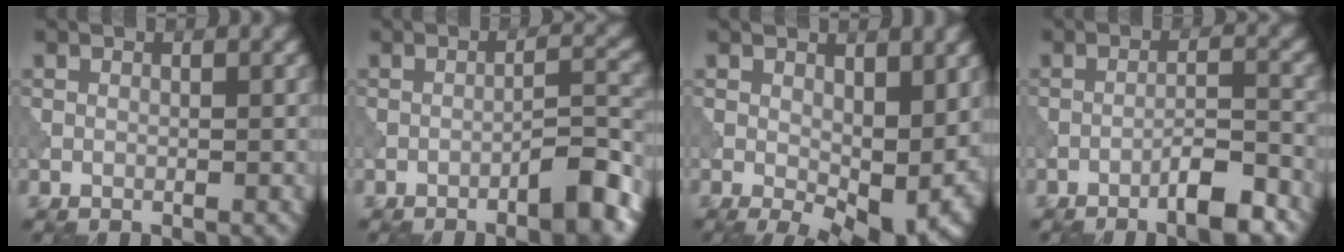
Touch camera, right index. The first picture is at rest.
{"total": 4.6, "force": [-2.7, 0.8, 3.6], "torque": [-0.053, 0.012, -0.045]}
{"total": 8.1, "force": [-0.1, 4.5, 6.8], "torque": [-0.093, -0.023, 0.013]}
{"total": 4.1, "force": [-2.7, 0.6, 3.0], "torque": [-0.048, 0.010, -0.049]}